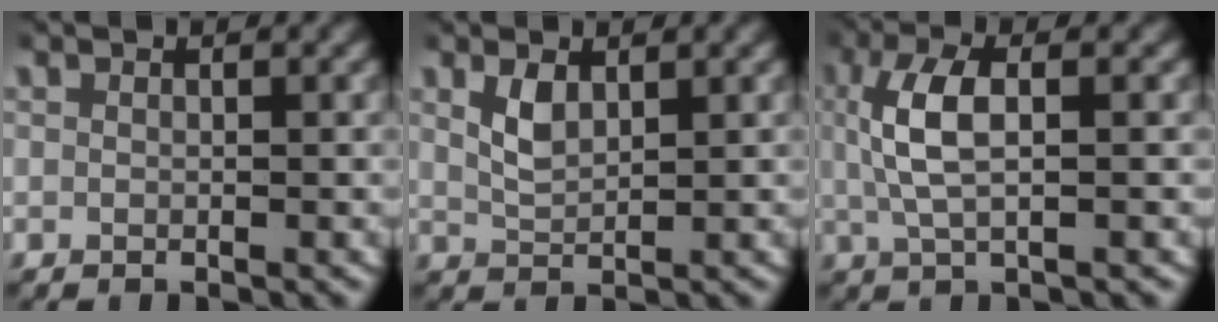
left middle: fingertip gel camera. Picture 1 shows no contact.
{"total": 1.8, "force": [0.9, 0.8, 1.3], "torque": [-0.027, -0.004, 0.022]}
{"total": 4.4, "force": [0.6, 1.5, 4.1], "torque": [-0.085, 0.007, 0.010]}